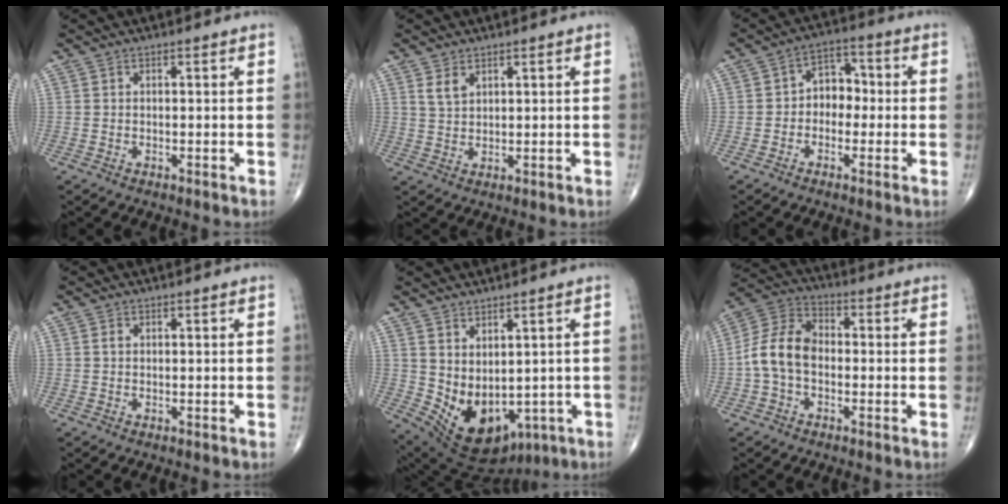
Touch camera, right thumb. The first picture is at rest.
{"total": 2.8, "force": [1.7, 1.6, 1.7], "torque": [-0.027, -0.007, 0.039]}
{"total": 6.3, "force": [-0.8, 4.9, 3.9], "torque": [-0.025, 0.030, -0.029]}
{"total": 0.7, "force": [0.1, 0.5, 0.5], "torque": [-0.010, 0.004, 0.002]}
{"total": 11.8, "force": [-0.2, 7.7, 9.0], "torque": [-0.130, -0.015, 0.038]}
{"total": 10.0, "force": [-1.5, 6.9, 7.1], "torque": [-0.129, 0.035, -0.042]}